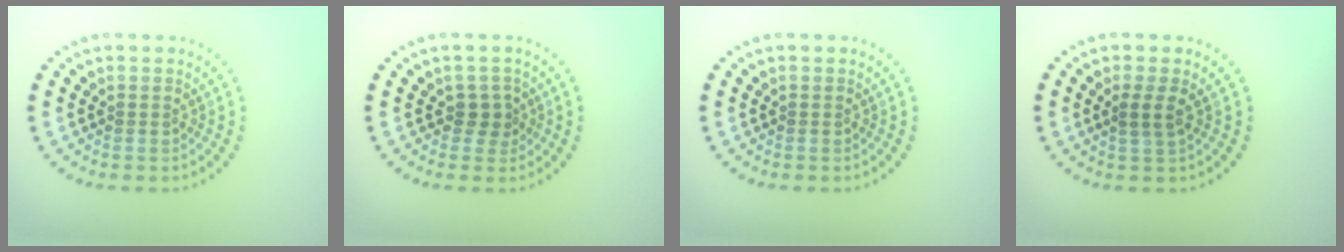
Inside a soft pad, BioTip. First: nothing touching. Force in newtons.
{"total": 1.7, "press": 1.4, "slide": 1.0}
{"total": 0.0}
{"total": 1.6, "press": 1.3, "slide": 0.9}